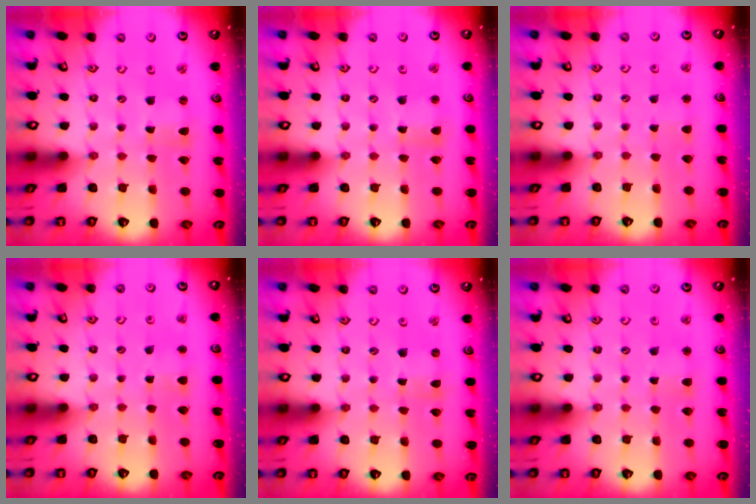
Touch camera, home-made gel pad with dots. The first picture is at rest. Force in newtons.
{"total": 1.7, "press": 1.7, "slide": 0.3}
{"total": 1.6, "press": 1.5, "slide": 0.3}
{"total": 2.8, "press": 2.7, "slide": 0.5}
{"total": 0.0}
{"total": 2.9, "press": 2.9, "slide": 0.3}